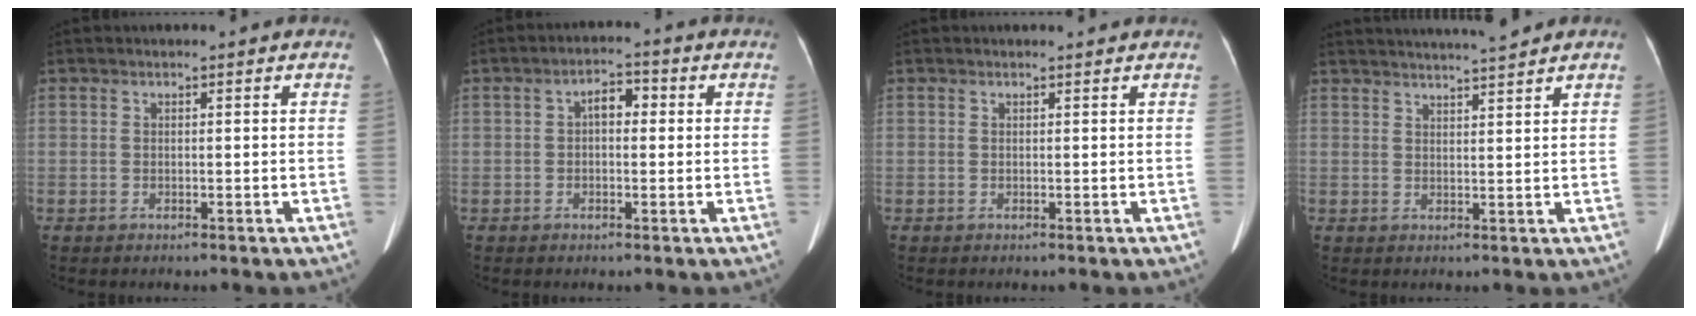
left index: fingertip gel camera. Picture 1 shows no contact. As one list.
[{"total": 3.5, "force": [0.3, 1.9, 2.9], "torque": [-0.045, 0.022, 0.003]}, {"total": 0.7, "force": [0.7, 0.0, 0.1], "torque": [-0.009, 0.004, 0.009]}, {"total": 7.6, "force": [7.0, -1.0, 2.8], "torque": [-0.044, 0.010, 0.098]}]